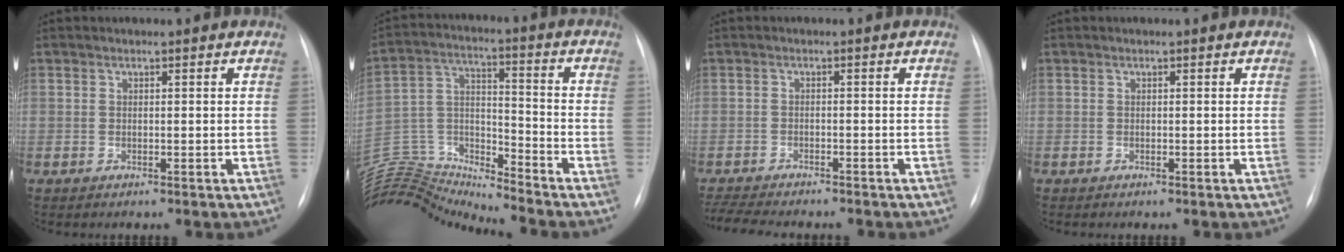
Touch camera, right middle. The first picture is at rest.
{"total": 16.3, "force": [-16.2, -0.7, 1.8], "torque": [-0.038, 0.042, -0.300]}
{"total": 8.9, "force": [-8.0, 1.4, 3.7], "torque": [-0.066, -0.012, -0.120]}
{"total": 0.0}